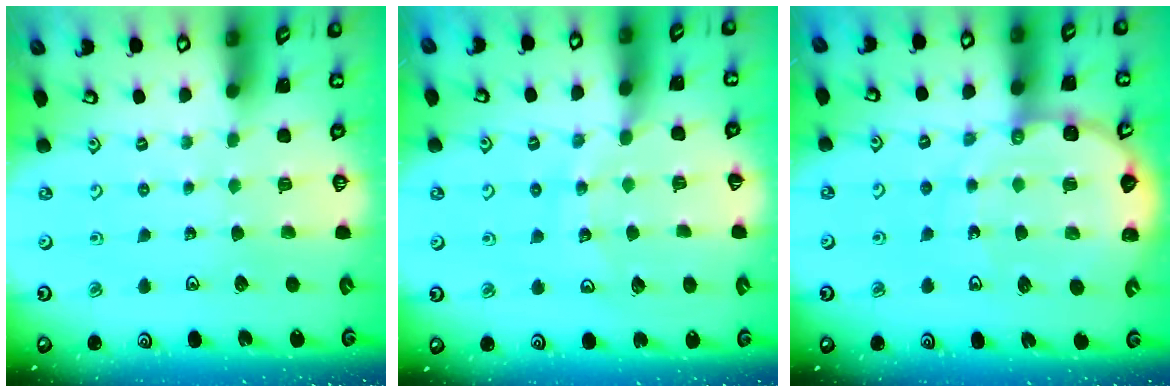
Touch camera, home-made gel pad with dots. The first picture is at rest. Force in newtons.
{"total": 10.6, "press": 10.6, "slide": 0.9}
{"total": 9.7, "press": 9.5, "slide": 1.7}